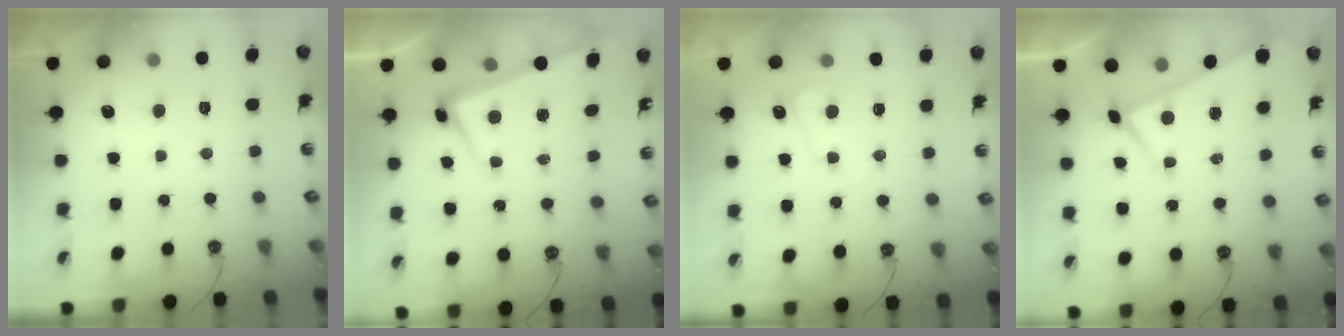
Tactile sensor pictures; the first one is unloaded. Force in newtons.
{"total": 2.5, "press": 2.4, "slide": 0.7}
{"total": 1.6, "press": 1.5, "slide": 0.5}
{"total": 0.0}